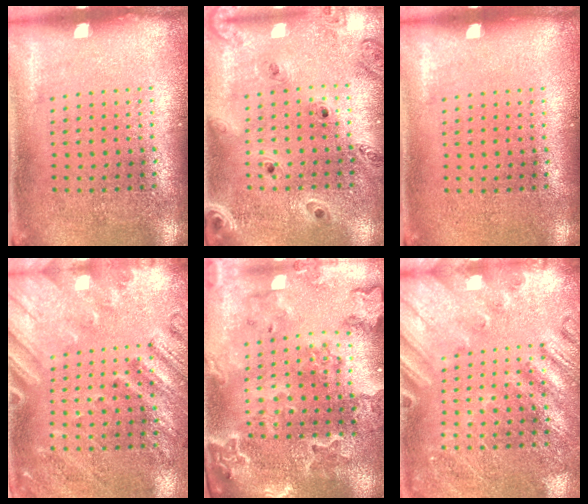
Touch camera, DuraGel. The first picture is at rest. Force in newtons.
{"total": 1.4, "press": 1.4, "slide": 0.2}
{"total": 0.0}
{"total": 2.5, "press": 2.0, "slide": 1.6}
{"total": 2.2, "press": 2.1, "slide": 0.4}
{"total": 2.3, "press": 2.2, "slide": 0.6}